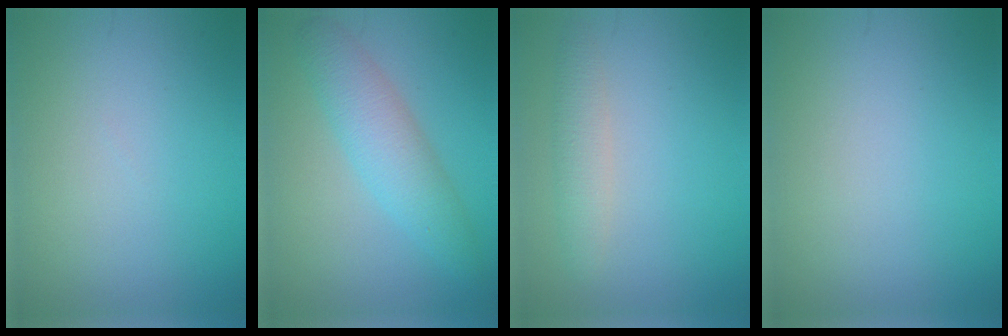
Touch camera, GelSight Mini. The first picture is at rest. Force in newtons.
{"total": 4.3, "press": 4.3, "slide": 0.1}
{"total": 2.1, "press": 2.1, "slide": 0.0}
{"total": 0.0}